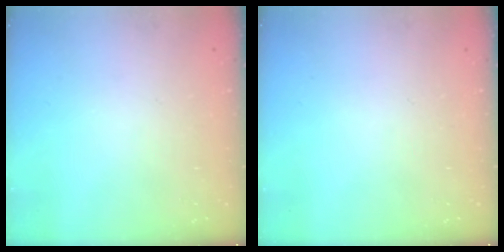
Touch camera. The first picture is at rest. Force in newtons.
{"total": 0.0}